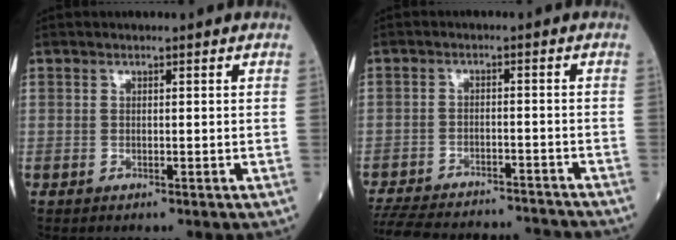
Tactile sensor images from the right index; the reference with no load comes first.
{"total": 19.6, "force": [-18.2, 3.9, 6.2], "torque": [-0.159, -0.017, -0.253]}